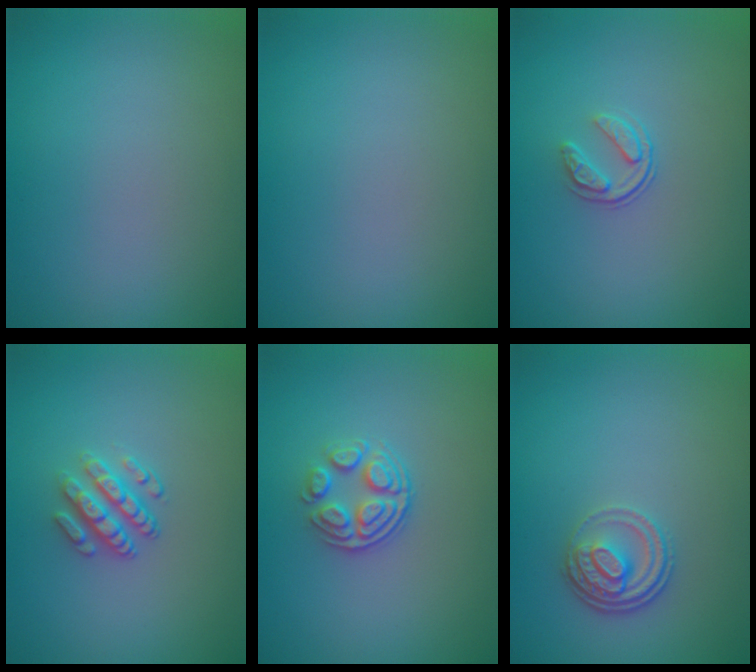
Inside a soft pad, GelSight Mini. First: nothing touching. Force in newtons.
{"total": 0.0}
{"total": 1.7, "press": 1.1, "slide": 1.3}
{"total": 2.9, "press": 2.5, "slide": 1.6}
{"total": 3.1, "press": 2.6, "slide": 1.7}
{"total": 2.8, "press": 2.3, "slide": 1.7}